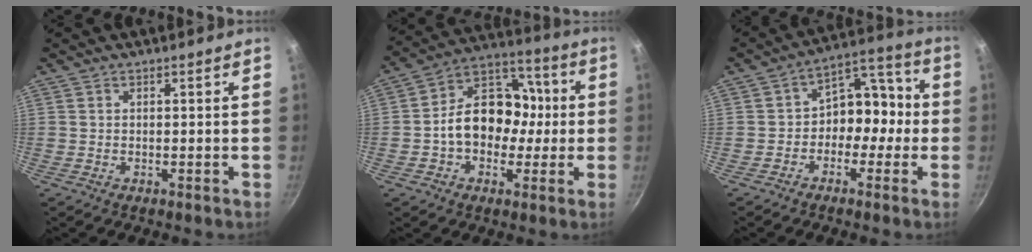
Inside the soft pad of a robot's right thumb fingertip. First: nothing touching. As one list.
[{"total": 15.4, "force": [-0.9, 11.3, 10.5], "torque": [-0.131, 0.044, -0.022]}, {"total": 10.9, "force": [-1.3, 7.5, 7.8], "torque": [-0.066, 0.047, -0.037]}]